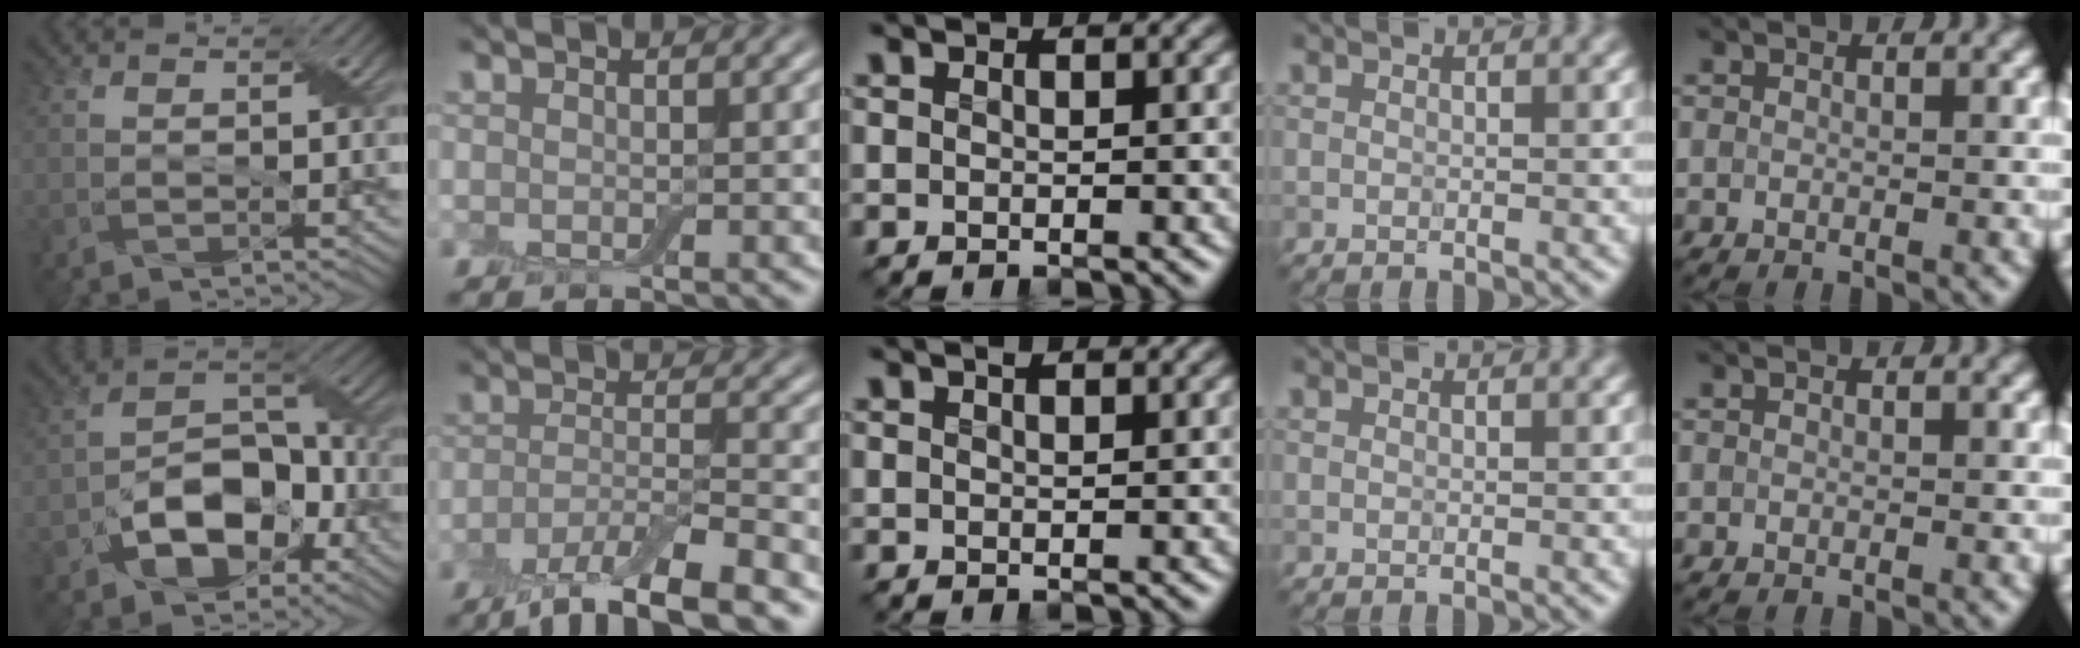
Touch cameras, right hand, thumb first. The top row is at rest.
{"thumb": {"total": 9.2, "force": [-4.6, 5.8, 5.5], "torque": [-0.087, 0.000, -0.089]}, "index": {"total": 6.7, "force": [-4.5, 1.6, 4.7], "torque": [-0.079, -0.005, -0.084]}, "middle": {"total": 0.9, "force": [0.7, 0.2, 0.5], "torque": [-0.011, -0.002, 0.011]}}